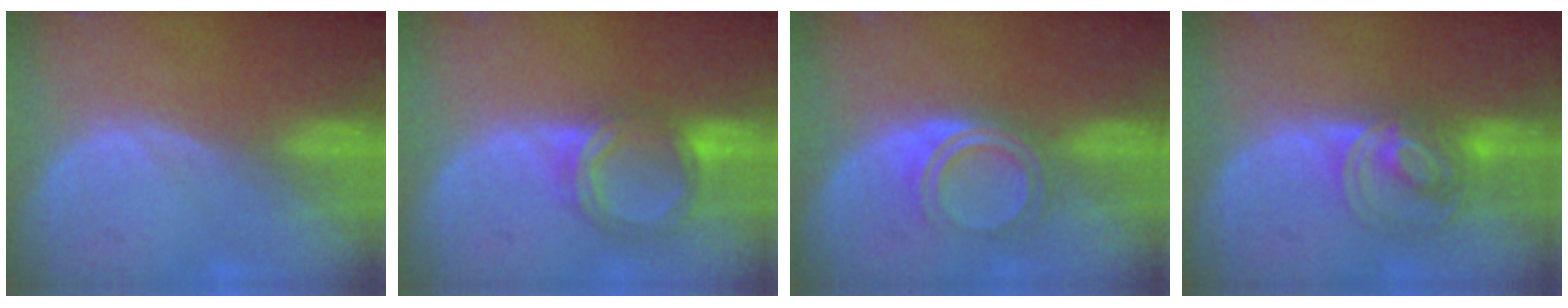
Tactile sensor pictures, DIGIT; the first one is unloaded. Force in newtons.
{"total": 5.6, "press": 5.6, "slide": 0.3}
{"total": 5.0, "press": 4.2, "slide": 2.6}
{"total": 7.6, "press": 6.2, "slide": 4.3}